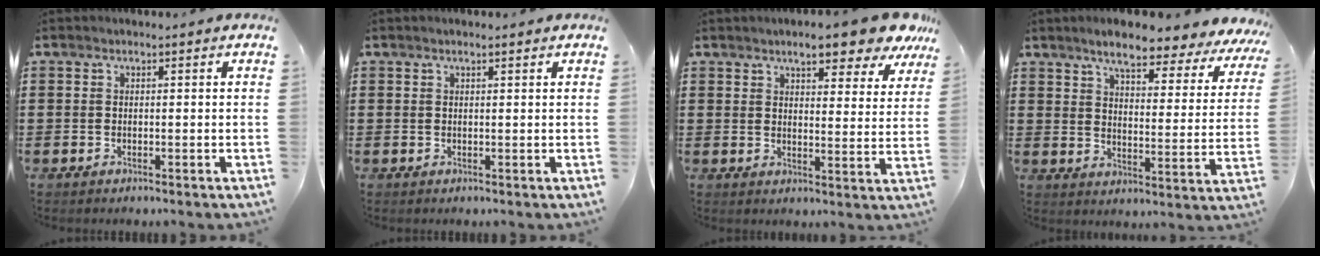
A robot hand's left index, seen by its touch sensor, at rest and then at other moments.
{"total": 0.8, "force": [0.5, 0.0, 0.6], "torque": [-0.012, 0.001, 0.010]}
{"total": 8.0, "force": [6.6, 1.6, 4.2], "torque": [-0.068, -0.025, 0.113]}
{"total": 7.1, "force": [6.2, 1.2, 3.4], "torque": [-0.076, -0.034, 0.103]}